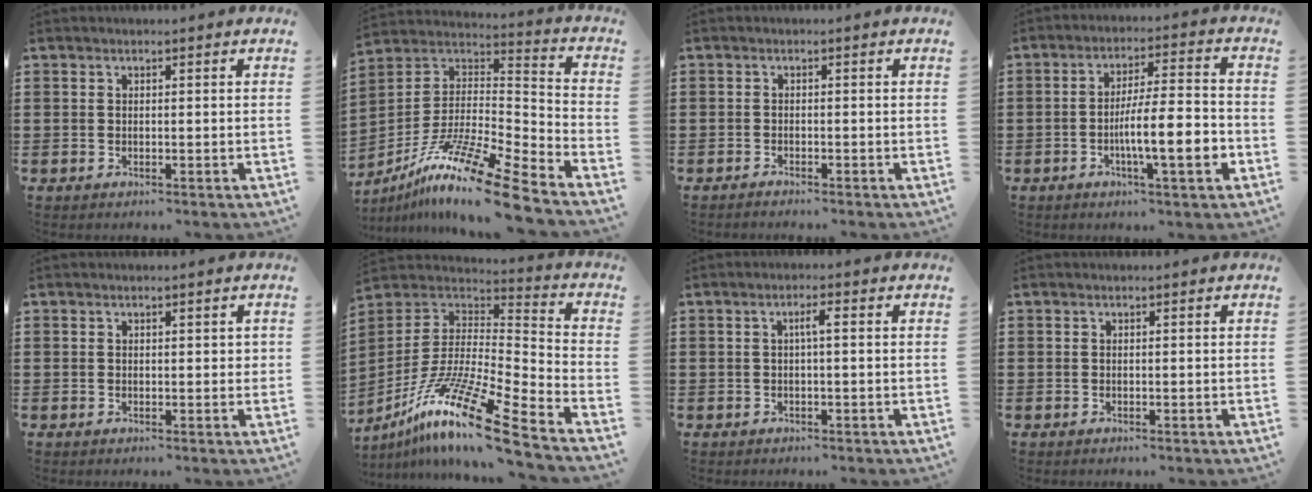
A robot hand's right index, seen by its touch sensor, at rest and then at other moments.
{"total": 15.2, "force": [-11.6, 0.5, 9.9], "torque": [-0.186, 0.019, -0.220]}
{"total": 1.0, "force": [-1.0, 0.0, 0.0], "torque": [-0.002, -0.001, -0.020]}
{"total": 9.2, "force": [-3.0, 1.7, 8.5], "torque": [-0.131, -0.001, -0.053]}
{"total": 0.8, "force": [0.2, 0.6, 0.5], "torque": [-0.001, 0.002, 0.002]}
{"total": 16.4, "force": [-11.5, 1.4, 11.6], "torque": [-0.227, 0.018, -0.216]}
{"total": 2.0, "force": [0.1, 0.1, 2.0], "torque": [-0.039, 0.003, -0.001]}
{"total": 0.0}